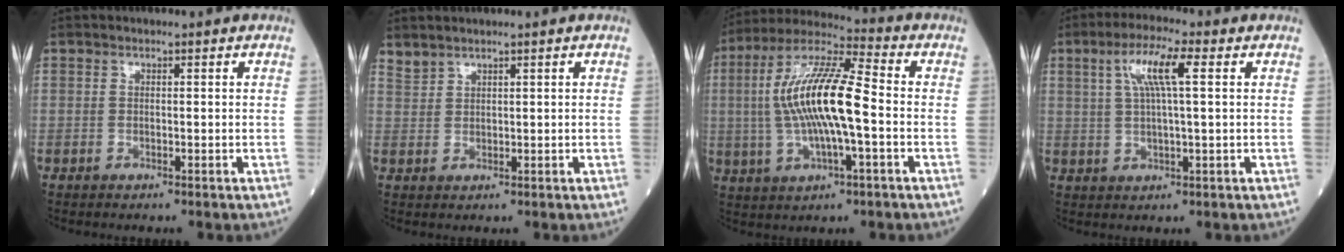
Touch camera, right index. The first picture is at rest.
{"total": 1.5, "force": [1.5, 0.1, 0.0], "torque": [-0.006, 0.010, 0.040]}
{"total": 14.6, "force": [-0.7, 2.5, 14.4], "torque": [-0.290, 0.013, -0.013]}
{"total": 7.0, "force": [2.3, 0.5, 6.6], "torque": [-0.129, 0.013, 0.045]}